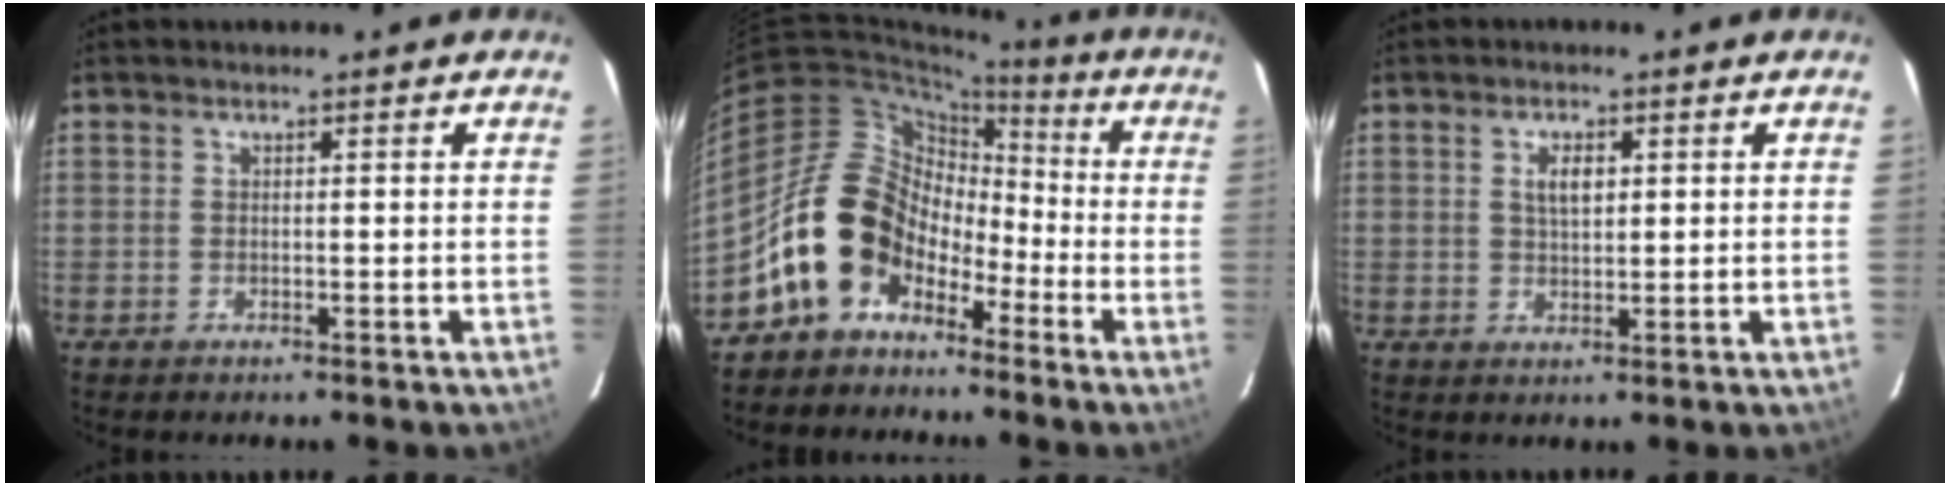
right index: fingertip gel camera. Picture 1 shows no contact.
{"total": 12.3, "force": [-6.1, 9.4, 5.2], "torque": [-0.099, 0.028, -0.109]}
{"total": 3.4, "force": [1.1, 1.8, 2.8], "torque": [-0.050, 0.005, 0.020]}